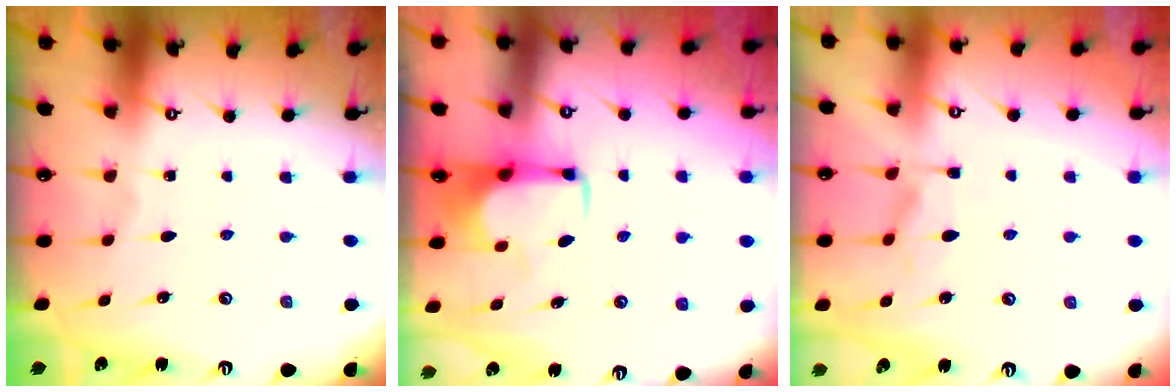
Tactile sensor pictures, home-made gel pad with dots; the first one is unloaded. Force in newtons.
{"total": 1.8, "press": 1.7, "slide": 0.5}
{"total": 1.2, "press": 0.8, "slide": 0.9}